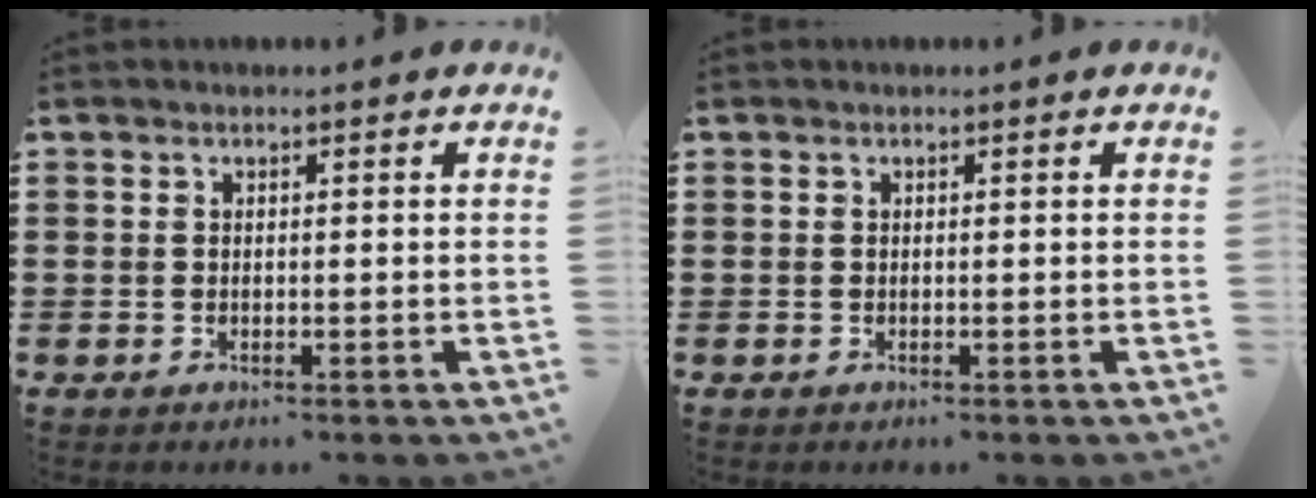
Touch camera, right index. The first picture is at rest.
{"total": 0.0}